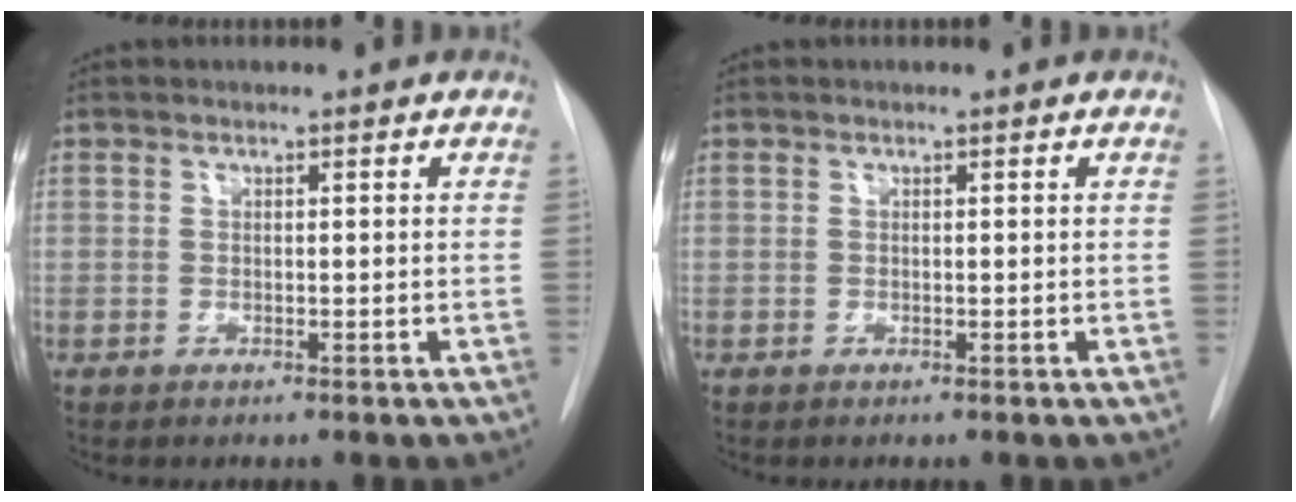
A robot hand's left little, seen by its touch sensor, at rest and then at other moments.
{"total": 0.0}